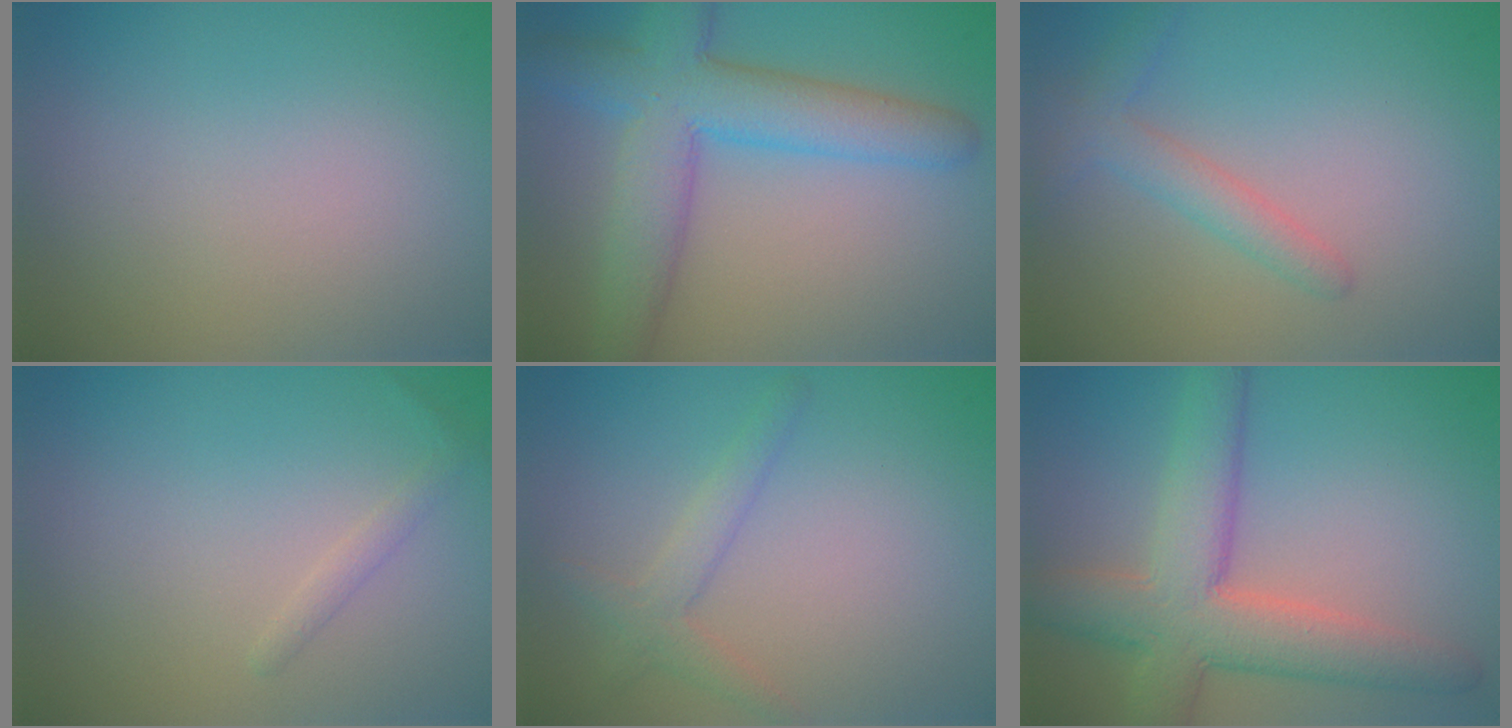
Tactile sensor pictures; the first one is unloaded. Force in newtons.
{"total": 7.4, "press": 7.4, "slide": 0.5}
{"total": 2.3, "press": 2.3, "slide": 0.1}
{"total": 0.9, "press": 0.9, "slide": 0.1}
{"total": 2.0, "press": 2.0, "slide": 0.1}
{"total": 7.5, "press": 7.5, "slide": 0.6}